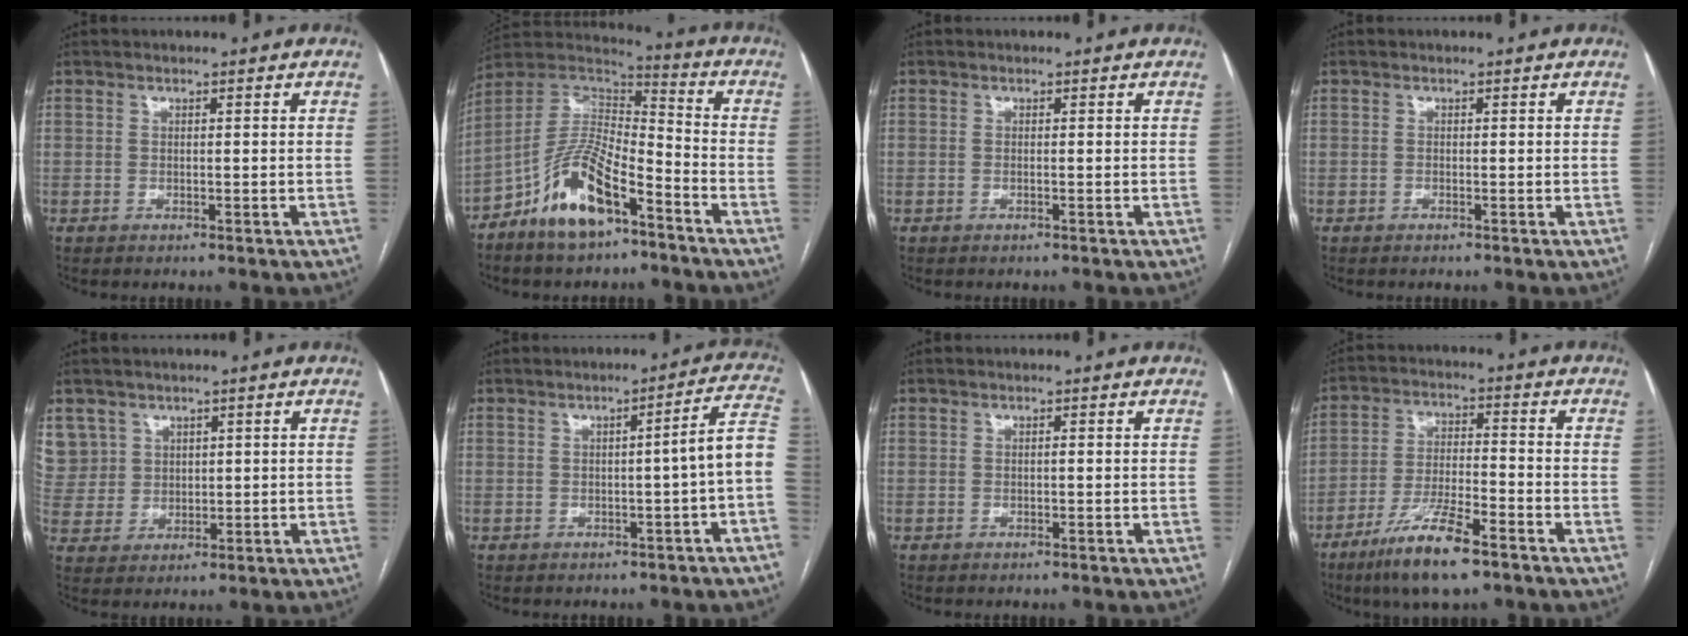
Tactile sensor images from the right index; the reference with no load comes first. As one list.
[{"total": 13.1, "force": [-7.8, 4.3, 9.6], "torque": [-0.188, 0.014, -0.146]}, {"total": 0.0}, {"total": 0.0}, {"total": 8.0, "force": [4.3, 6.7, 0.2], "torque": [-0.012, 0.017, 0.103]}, {"total": 6.2, "force": [-1.2, -0.7, 6.1], "torque": [-0.066, 0.018, -0.018]}, {"total": 0.0}, {"total": 11.2, "force": [-7.3, 1.8, 8.3], "torque": [-0.161, -0.018, -0.129]}]